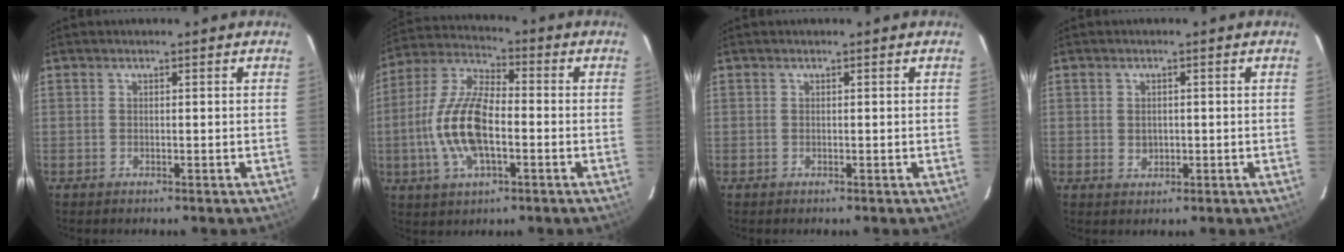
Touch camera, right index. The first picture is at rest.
{"total": 14.2, "force": [-2.9, 6.1, 12.6], "torque": [-0.268, 0.004, -0.059]}
{"total": 0.0}
{"total": 2.2, "force": [-0.1, 1.9, 1.1], "torque": [-0.016, 0.000, 0.002]}